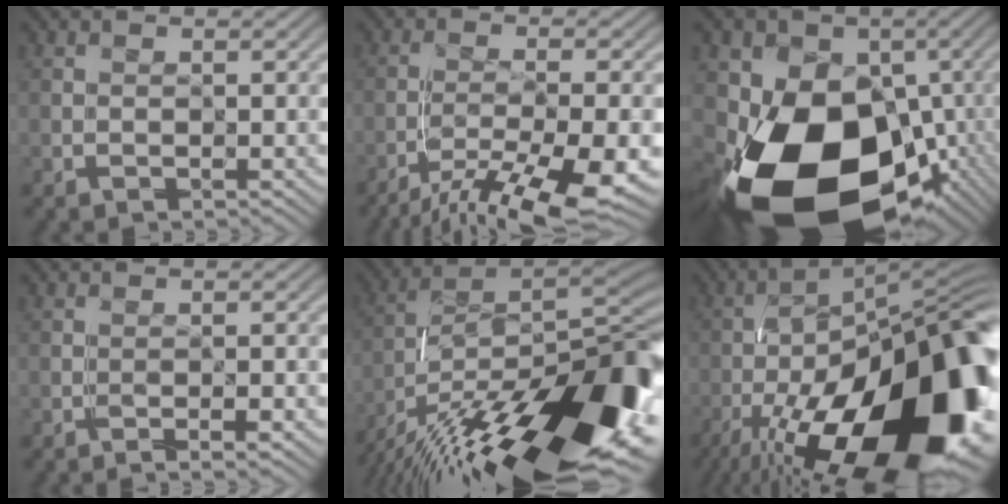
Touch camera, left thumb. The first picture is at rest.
{"total": 11.7, "force": [-8.1, 2.3, 8.2], "torque": [-0.153, -0.013, -0.124]}
{"total": 19.7, "force": [-5.8, 14.7, 11.7], "torque": [-0.220, -0.046, -0.081]}
{"total": 2.1, "force": [-1.2, 0.0, 1.8], "torque": [-0.032, 0.004, -0.018]}
{"total": 20.8, "force": [-13.2, 6.5, 14.7], "torque": [-0.221, -0.005, -0.210]}
{"total": 22.8, "force": [-11.0, 8.1, 18.3], "torque": [-0.312, -0.027, -0.173]}